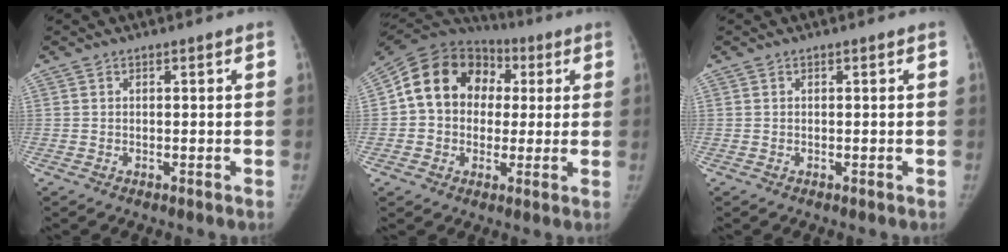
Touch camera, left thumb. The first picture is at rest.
{"total": 16.7, "force": [2.3, 13.8, 9.1], "torque": [-0.142, 0.037, 0.031]}
{"total": 0.0}